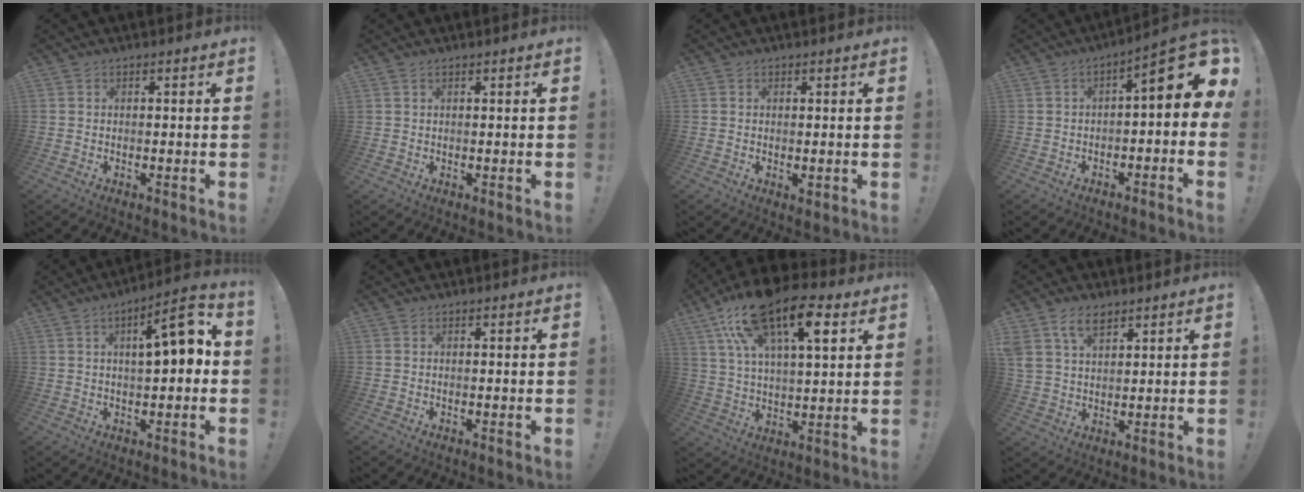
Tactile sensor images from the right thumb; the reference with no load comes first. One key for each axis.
{"total": 0.8, "fx": 0.5, "fy": 0.3, "fz": 0.5, "tx": -0.011, "ty": 0.001, "tz": 0.010}
{"total": 0.9, "fx": 0.0, "fy": 0.5, "fz": 0.8, "tx": -0.008, "ty": -0.001, "tz": 0.002}
{"total": 10.4, "fx": 2.6, "fy": 2.2, "fz": 9.9, "tx": -0.130, "ty": -0.020, "tz": 0.034}
{"total": 9.9, "fx": 2.1, "fy": 2.6, "fz": 9.3, "tx": -0.115, "ty": -0.016, "tz": 0.025}
{"total": 0.0}
{"total": 19.6, "fx": 10.6, "fy": 8.0, "fz": 14.4, "tx": -0.242, "ty": -0.046, "tz": 0.178}
{"total": 7.7, "fx": 5.1, "fy": 4.2, "fz": 4.0, "tx": -0.076, "ty": -0.012, "tz": 0.098}